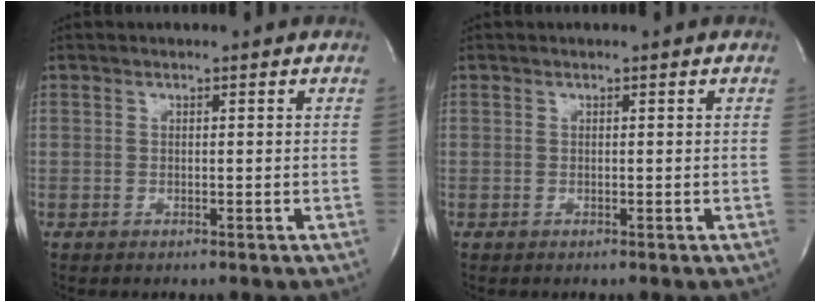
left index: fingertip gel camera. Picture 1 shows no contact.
{"total": 0.0}